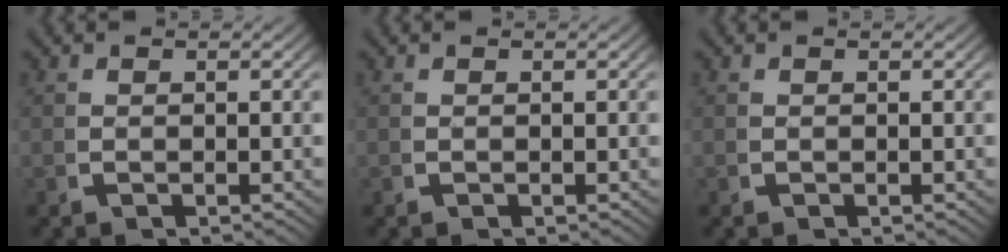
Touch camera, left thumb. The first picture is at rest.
{"total": 0.0}
{"total": 0.0}